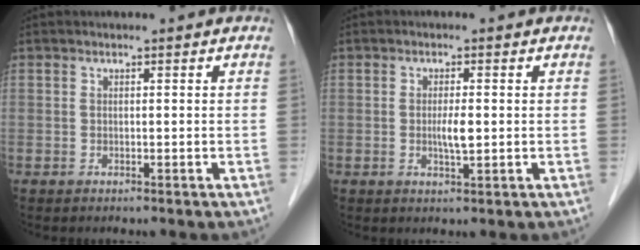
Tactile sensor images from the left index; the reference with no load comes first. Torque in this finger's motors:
{"motor_torque": [0.48, 0.31, 0.07, 0.02]}